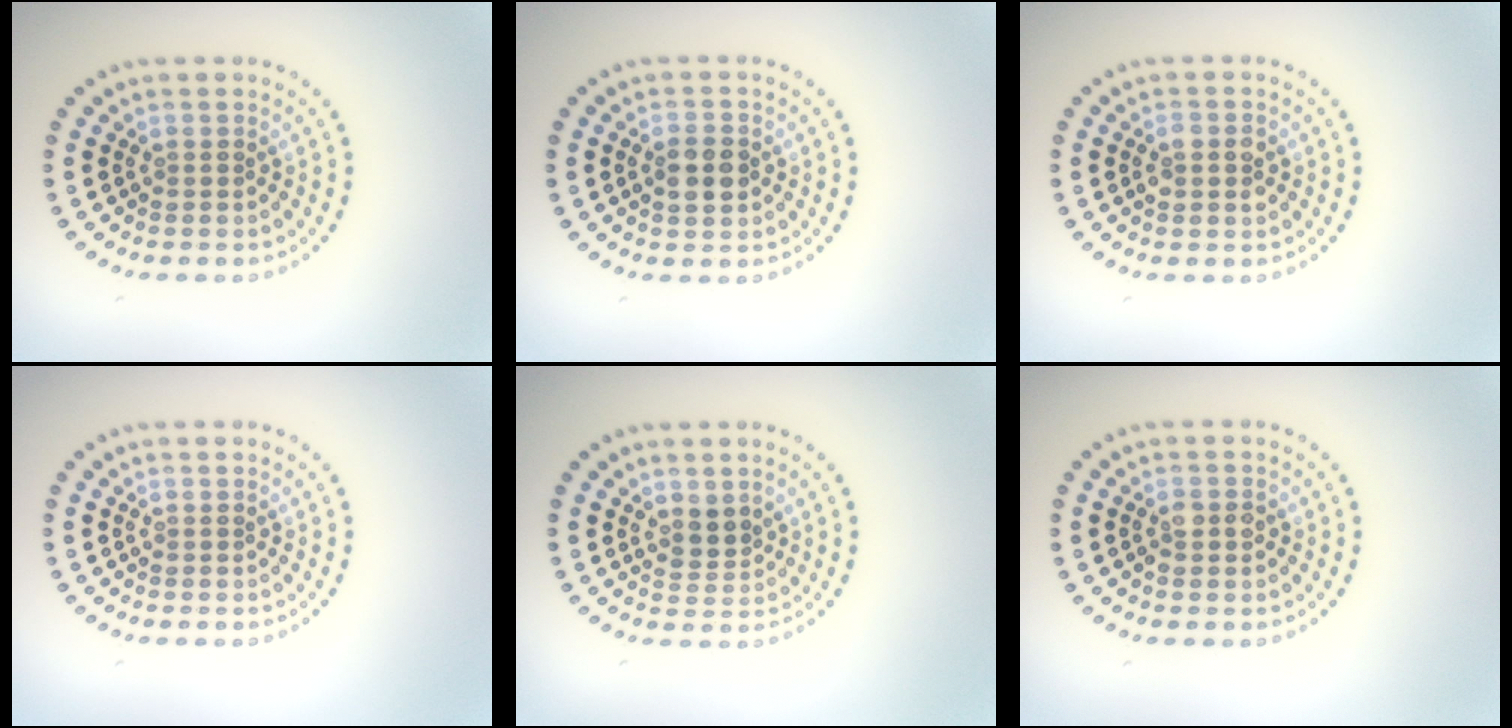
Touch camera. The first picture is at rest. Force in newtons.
{"total": 2.6, "press": 2.6, "slide": 0.4}
{"total": 2.3, "press": 2.3, "slide": 0.2}
{"total": 0.0}
{"total": 1.9, "press": 1.5, "slide": 1.2}
{"total": 1.6, "press": 1.6, "slide": 0.3}